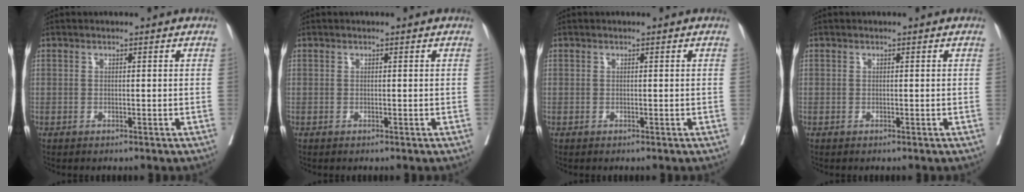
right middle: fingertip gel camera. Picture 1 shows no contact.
{"total": 0.0}
{"total": 0.0}
{"total": 0.0}